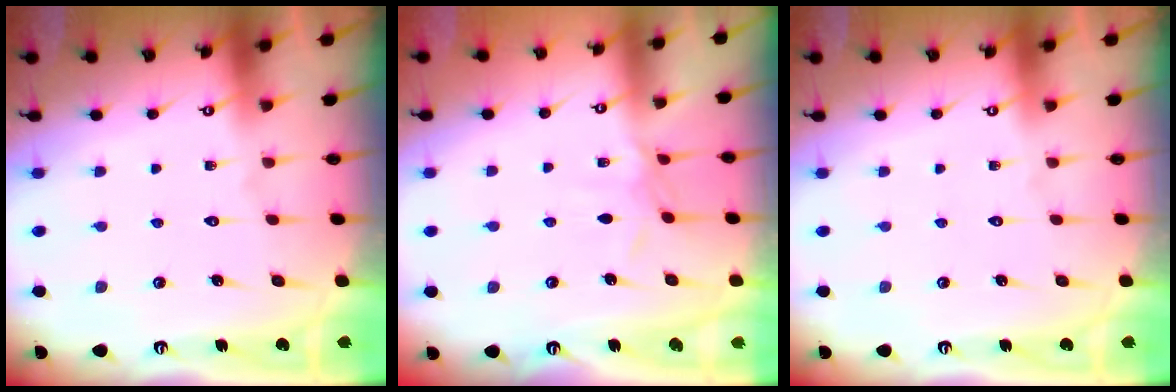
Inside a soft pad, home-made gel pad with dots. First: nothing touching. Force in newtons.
{"total": 3.9, "press": 3.9, "slide": 0.6}
{"total": 0.0}